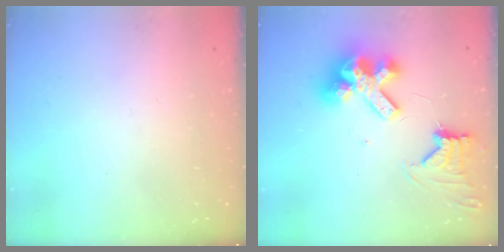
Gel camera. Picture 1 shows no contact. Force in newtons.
{"total": 13.6, "press": 13.5, "slide": 1.6}